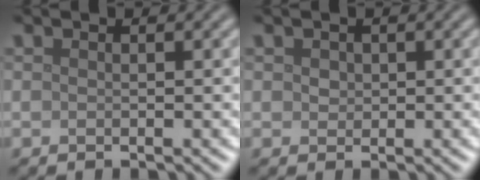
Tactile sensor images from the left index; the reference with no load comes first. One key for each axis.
{"total": 1.0, "fx": 0.3, "fy": 0.9, "fz": 0.4, "tx": -0.006, "ty": 0.000, "tz": 0.006}